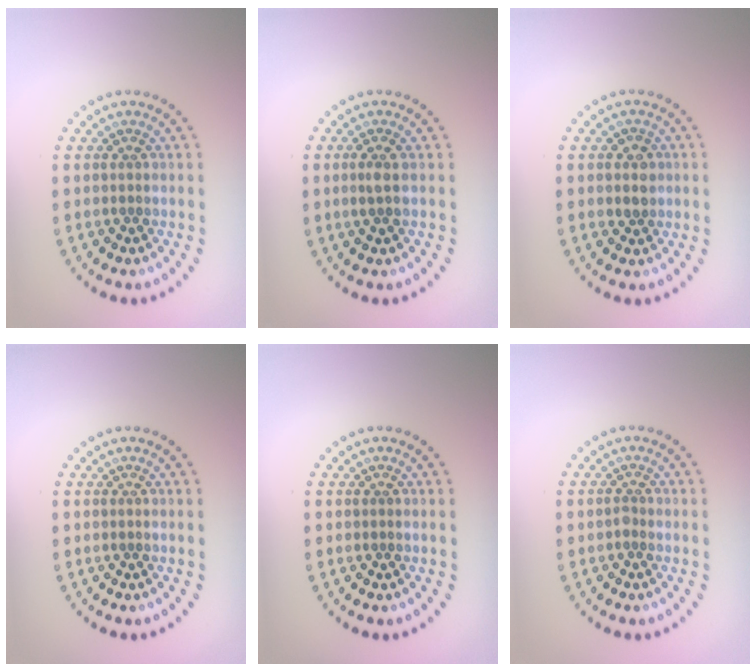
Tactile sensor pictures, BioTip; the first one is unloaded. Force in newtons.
{"total": 1.4, "press": 1.2, "slide": 0.7}
{"total": 1.9, "press": 1.8, "slide": 0.6}
{"total": 0.0}
{"total": 0.0}
{"total": 0.6, "press": 0.5, "slide": 0.3}